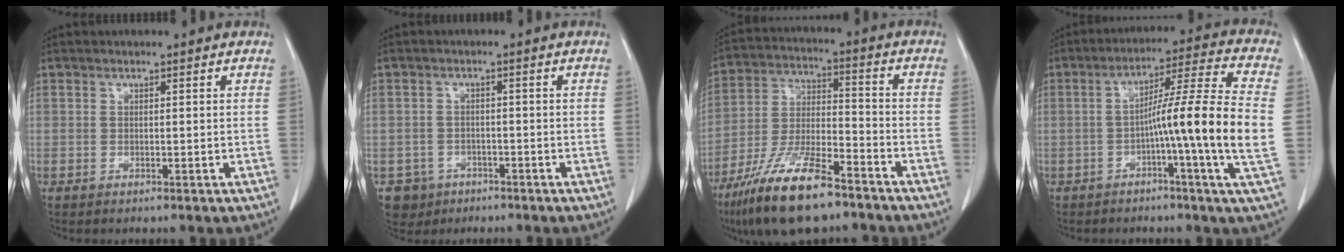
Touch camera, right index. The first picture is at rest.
{"total": 4.3, "force": [-2.3, 3.6, -0.1], "torque": [0.001, 0.009, -0.037]}
{"total": 15.3, "force": [-10.8, 3.4, 10.3], "torque": [-0.211, -0.020, -0.198]}
{"total": 14.6, "force": [-2.1, -2.0, 14.3], "torque": [-0.221, 0.004, -0.046]}